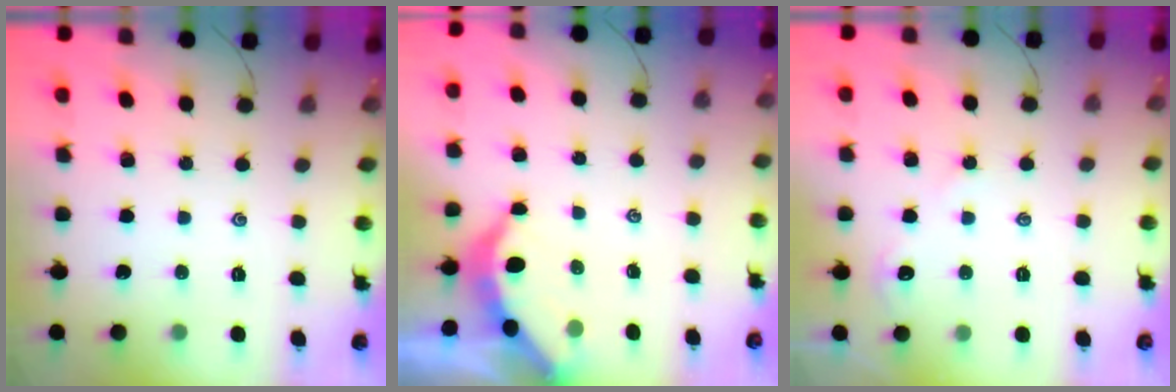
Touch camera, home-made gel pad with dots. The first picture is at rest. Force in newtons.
{"total": 3.7, "press": 3.7, "slide": 0.5}
{"total": 2.2, "press": 2.2, "slide": 0.4}